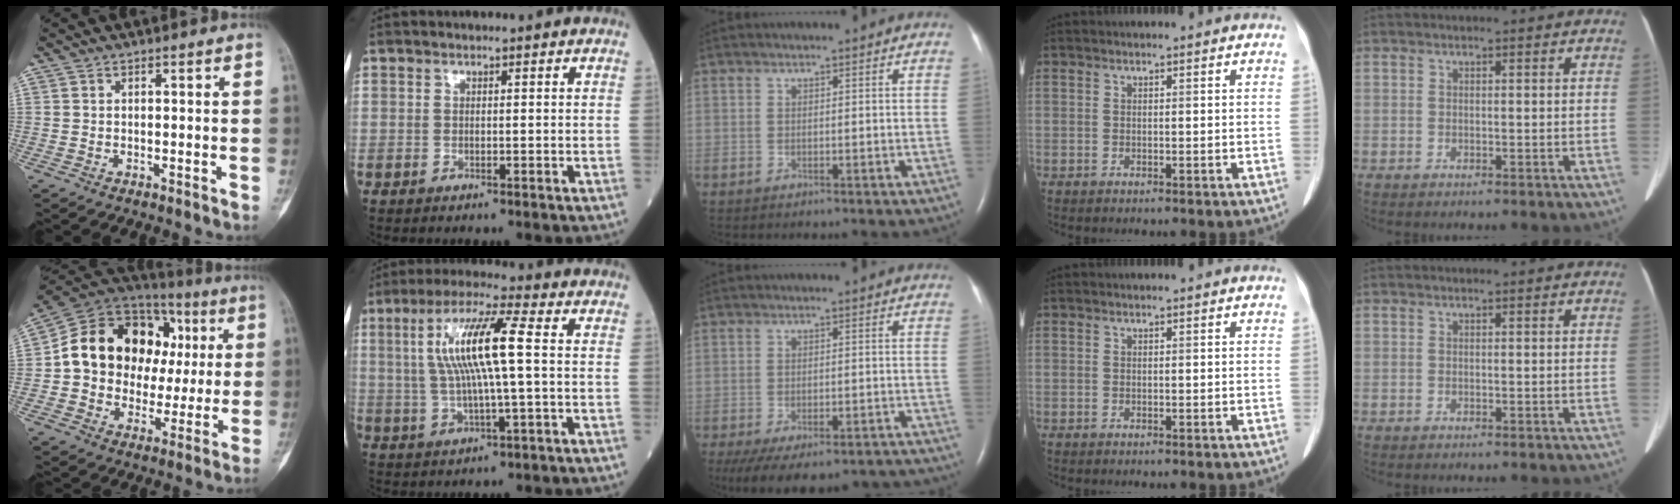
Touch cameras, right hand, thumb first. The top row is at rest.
{"thumb": {"total": 22.1, "force": [2.9, 17.2, 13.6], "torque": [-0.184, 0.044, 0.054]}, "index": {"total": 11.8, "force": [1.7, 0.9, 11.6], "torque": [-0.232, 0.017, 0.030]}, "middle": {"total": 18.3, "force": [-15.3, 5.8, 8.2], "torque": [-0.132, -0.010, -0.191]}}